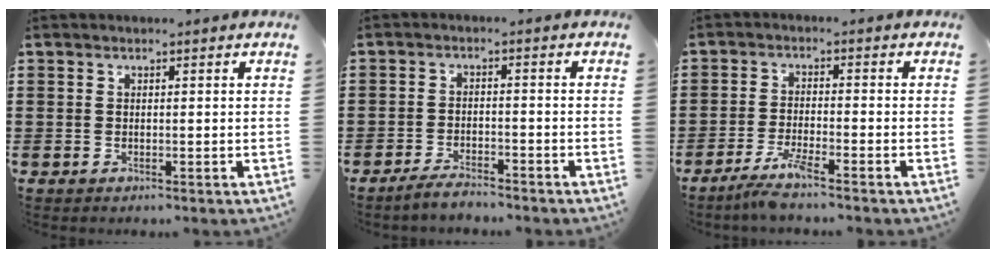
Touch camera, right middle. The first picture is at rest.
{"total": 3.1, "force": [-2.9, 0.4, 1.0], "torque": [-0.020, 0.006, -0.058]}
{"total": 4.0, "force": [-3.2, -0.1, 2.4], "torque": [-0.056, -0.011, -0.062]}